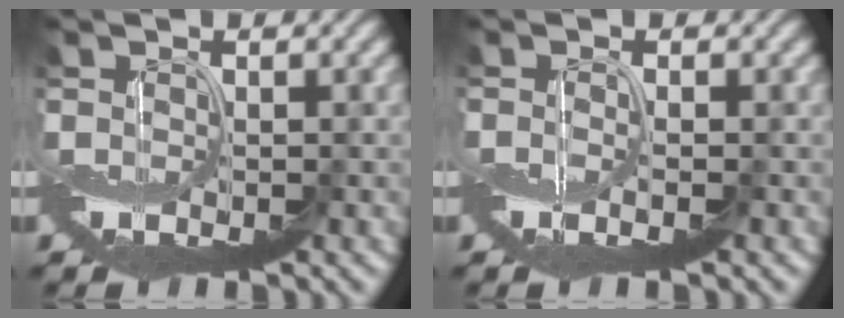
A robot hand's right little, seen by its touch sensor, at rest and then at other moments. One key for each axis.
{"total": 1.1, "fx": -0.5, "fy": -0.3, "fz": 1.0, "tx": -0.022, "ty": -0.004, "tz": -0.012}